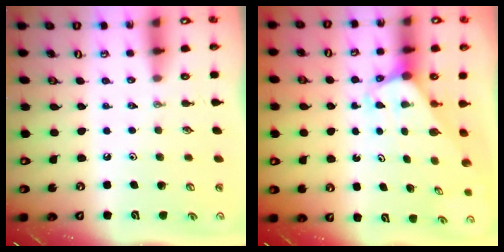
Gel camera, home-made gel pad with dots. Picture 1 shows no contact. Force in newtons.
{"total": 1.9, "press": 1.9, "slide": 0.1}